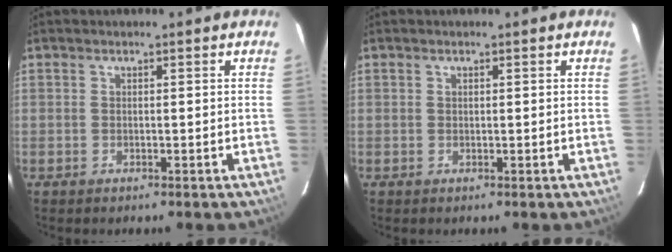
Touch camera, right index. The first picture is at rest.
{"total": 0.0}